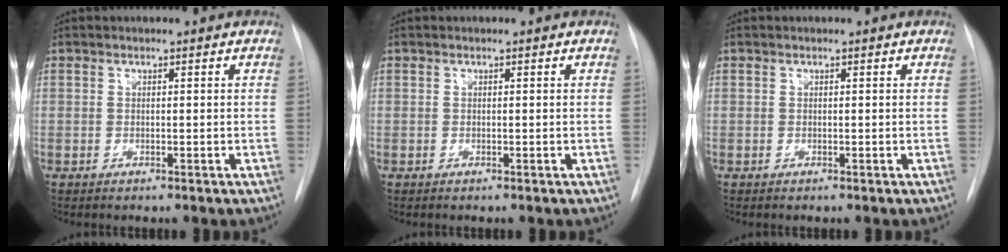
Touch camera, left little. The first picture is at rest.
{"total": 0.0}
{"total": 0.0}